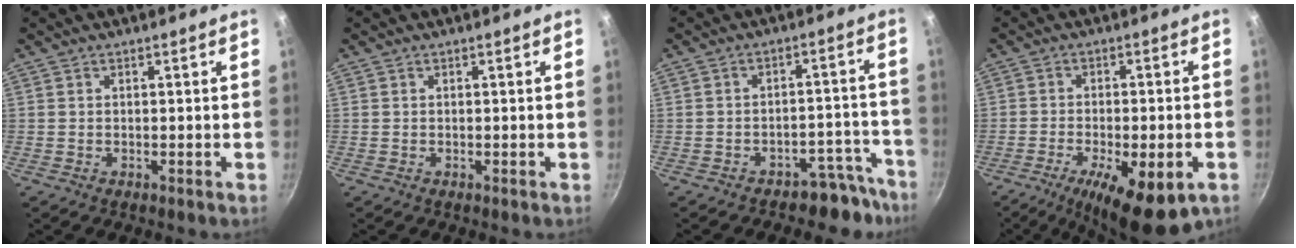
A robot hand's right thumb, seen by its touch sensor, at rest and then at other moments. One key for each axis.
{"total": 0.0}
{"total": 7.6, "fx": -6.3, "fy": 4.1, "fz": 1.3, "tx": 0.062, "ty": 0.084, "tz": -0.075}
{"total": 14.8, "fx": -6.5, "fy": 5.1, "fz": 12.3, "tx": -0.186, "ty": 0.005, "tz": -0.093}